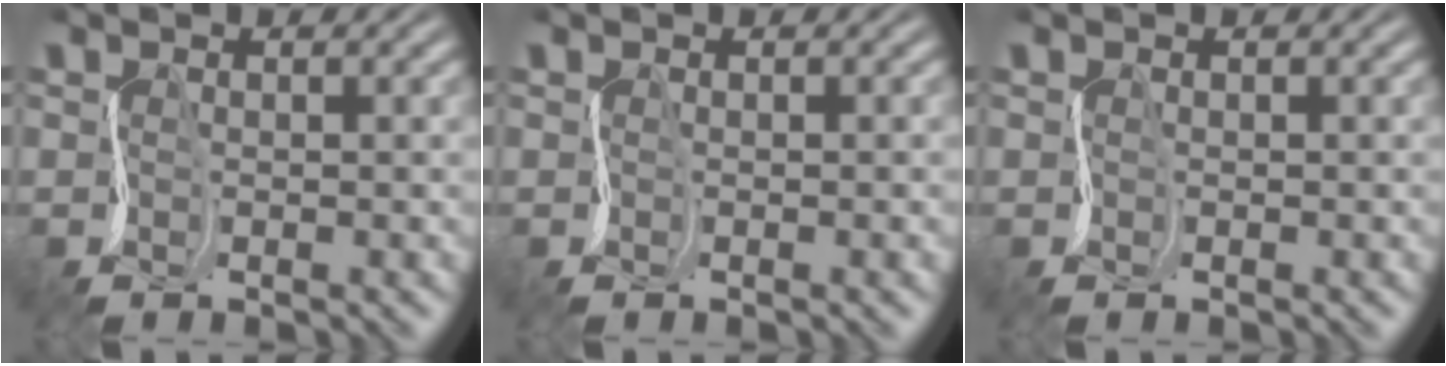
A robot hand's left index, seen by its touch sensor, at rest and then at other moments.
{"total": 0.7, "force": [-0.2, 0.2, 0.6], "torque": [-0.001, 0.001, -0.007]}
{"total": 0.0}